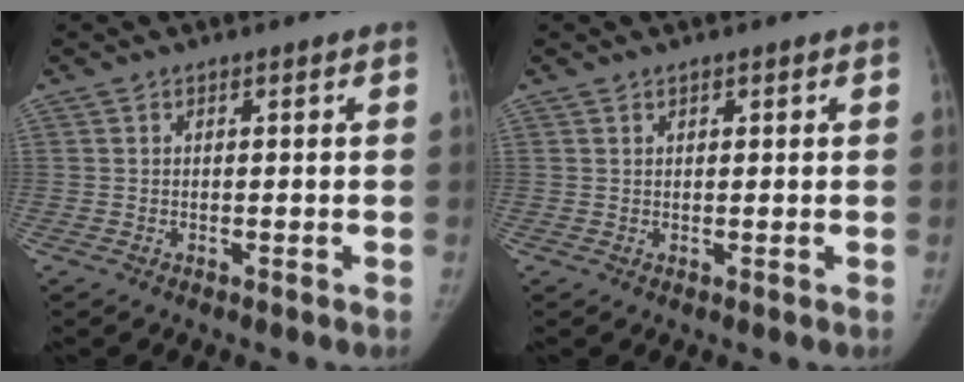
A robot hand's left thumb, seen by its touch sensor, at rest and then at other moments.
{"total": 0.6, "force": [0.5, 0.3, 0.3], "torque": [-0.002, -0.003, 0.007]}